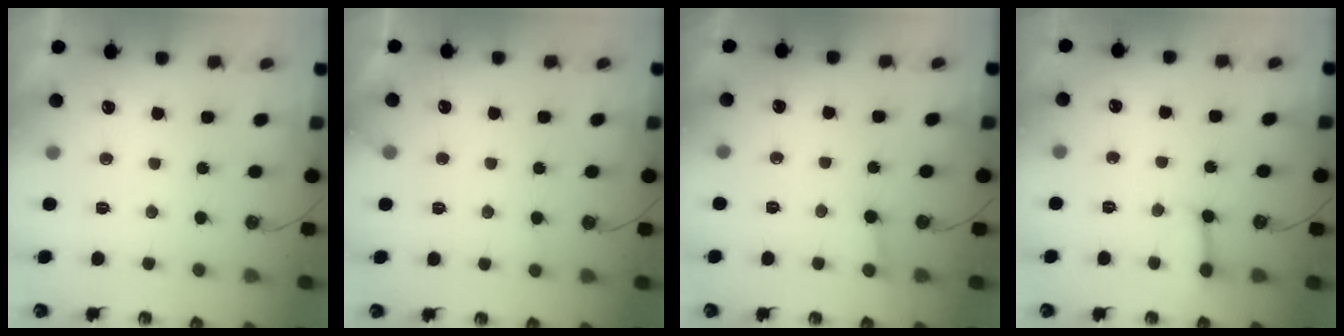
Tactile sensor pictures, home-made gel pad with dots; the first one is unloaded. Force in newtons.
{"total": 5.1, "press": 5.0, "slide": 0.3}
{"total": 2.2, "press": 2.2, "slide": 0.1}
{"total": 2.9, "press": 2.9, "slide": 0.2}